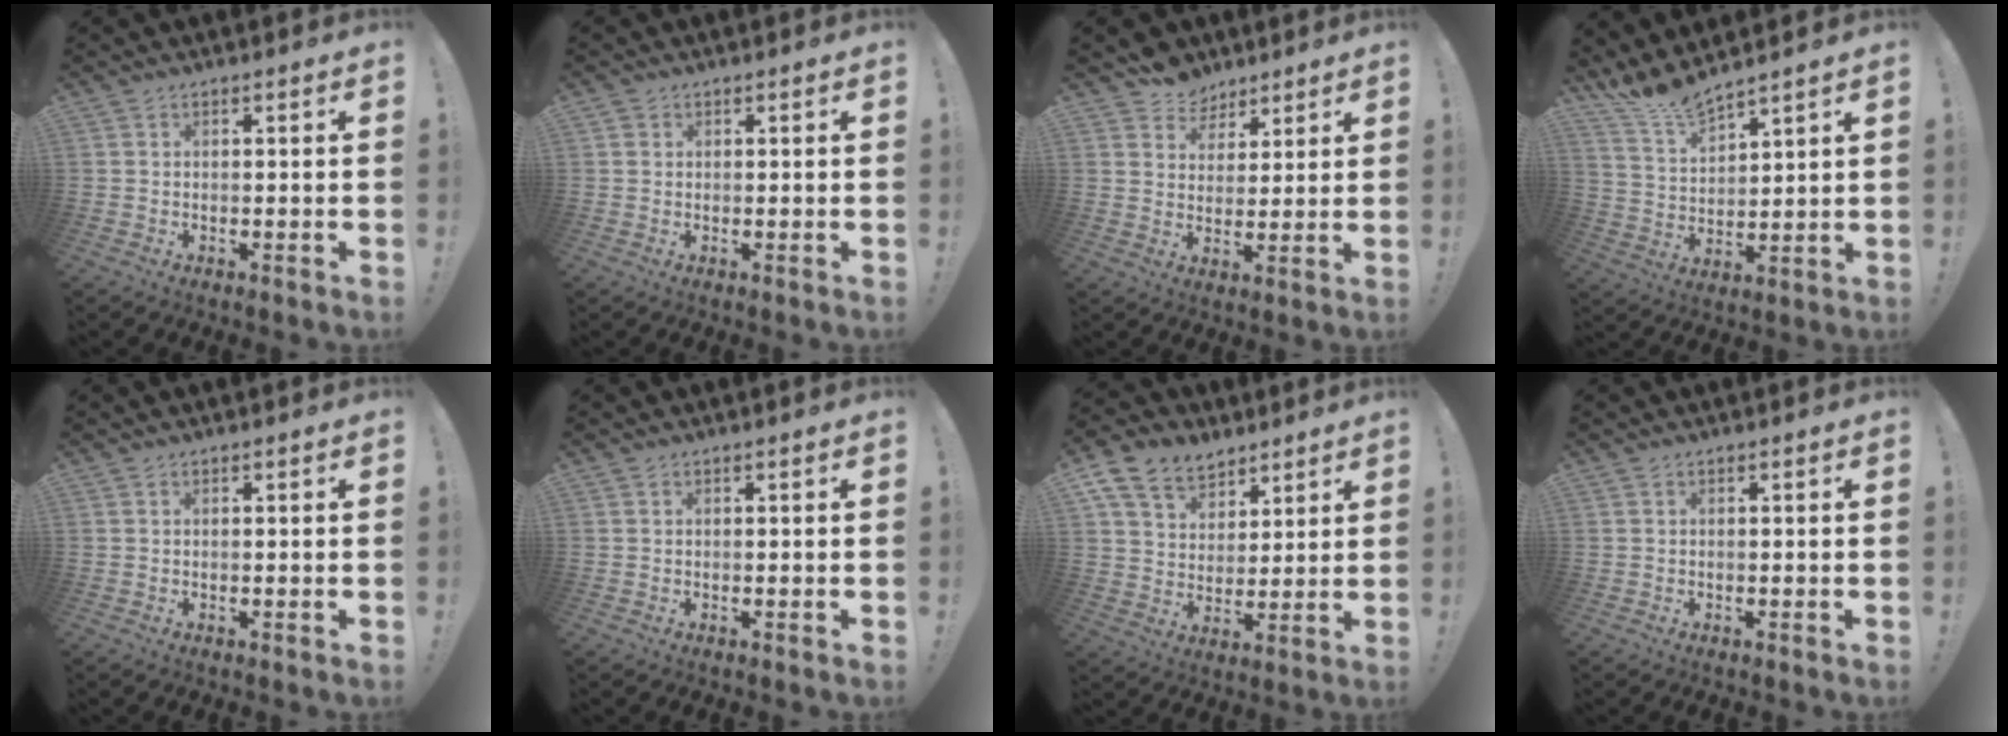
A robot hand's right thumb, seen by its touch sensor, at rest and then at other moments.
{"total": 1.1, "force": [0.6, 0.9, 0.2], "torque": [-0.003, 0.001, 0.011]}
{"total": 6.6, "force": [4.7, 4.7, 0.2], "torque": [0.000, -0.040, 0.093]}
{"total": 9.2, "force": [8.6, 1.3, 2.7], "torque": [-0.070, -0.058, 0.162]}
{"total": 0.0}
{"total": 0.0}
{"total": 12.1, "force": [8.2, 8.1, 3.7], "torque": [-0.074, -0.053, 0.164]}
{"total": 0.0}